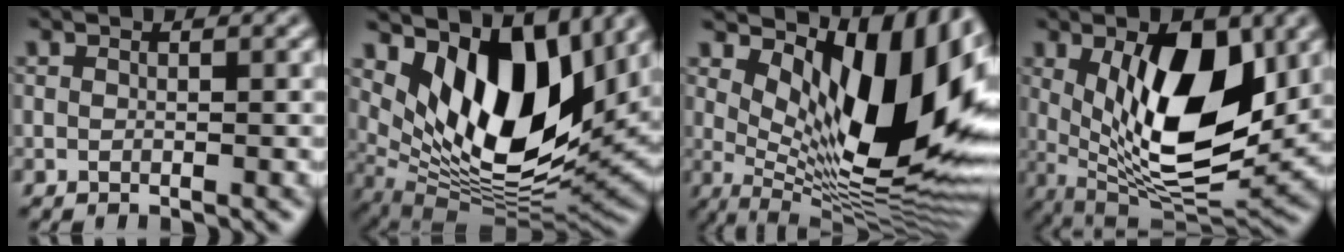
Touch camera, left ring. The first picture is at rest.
{"total": 12.4, "force": [4.9, 6.4, 9.4], "torque": [-0.161, -0.007, 0.098]}
{"total": 13.8, "force": [3.8, 5.5, 12.0], "torque": [-0.179, -0.015, 0.077]}
{"total": 10.7, "force": [1.7, 4.7, 9.4], "torque": [-0.162, -0.018, 0.042]}